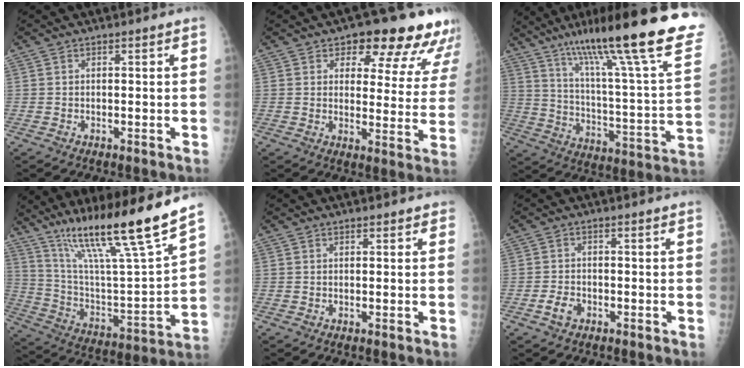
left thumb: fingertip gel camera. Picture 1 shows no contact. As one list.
[{"total": 16.2, "force": [12.4, 7.3, 7.5], "torque": [-0.026, -0.063, 0.135]}, {"total": 31.7, "force": [21.8, 4.0, 22.6], "torque": [-0.310, -0.075, 0.323]}, {"total": 24.0, "force": [16.7, 1.2, 17.2], "torque": [-0.267, -0.061, 0.296]}, {"total": 1.1, "force": [0.8, 0.6, 0.6], "torque": [0.001, -0.002, 0.005]}, {"total": 2.9, "force": [-1.5, 1.9, 1.6], "torque": [-0.028, 0.009, -0.025]}]